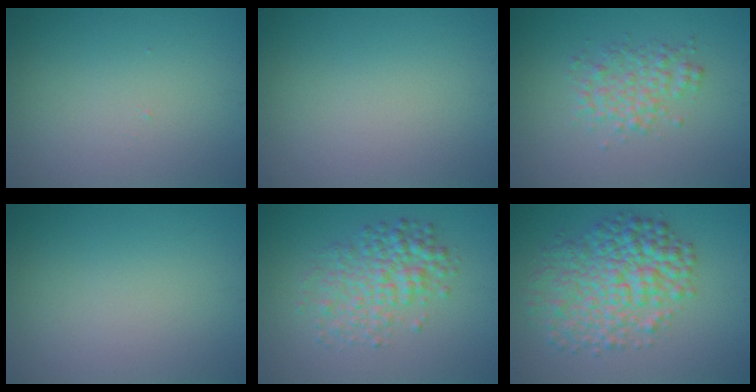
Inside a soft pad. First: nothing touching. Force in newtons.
{"total": 0.0}
{"total": 2.7, "press": 2.7, "slide": 0.0}
{"total": 0.0}
{"total": 4.5, "press": 4.5, "slide": 0.0}
{"total": 7.3, "press": 7.3, "slide": 0.1}